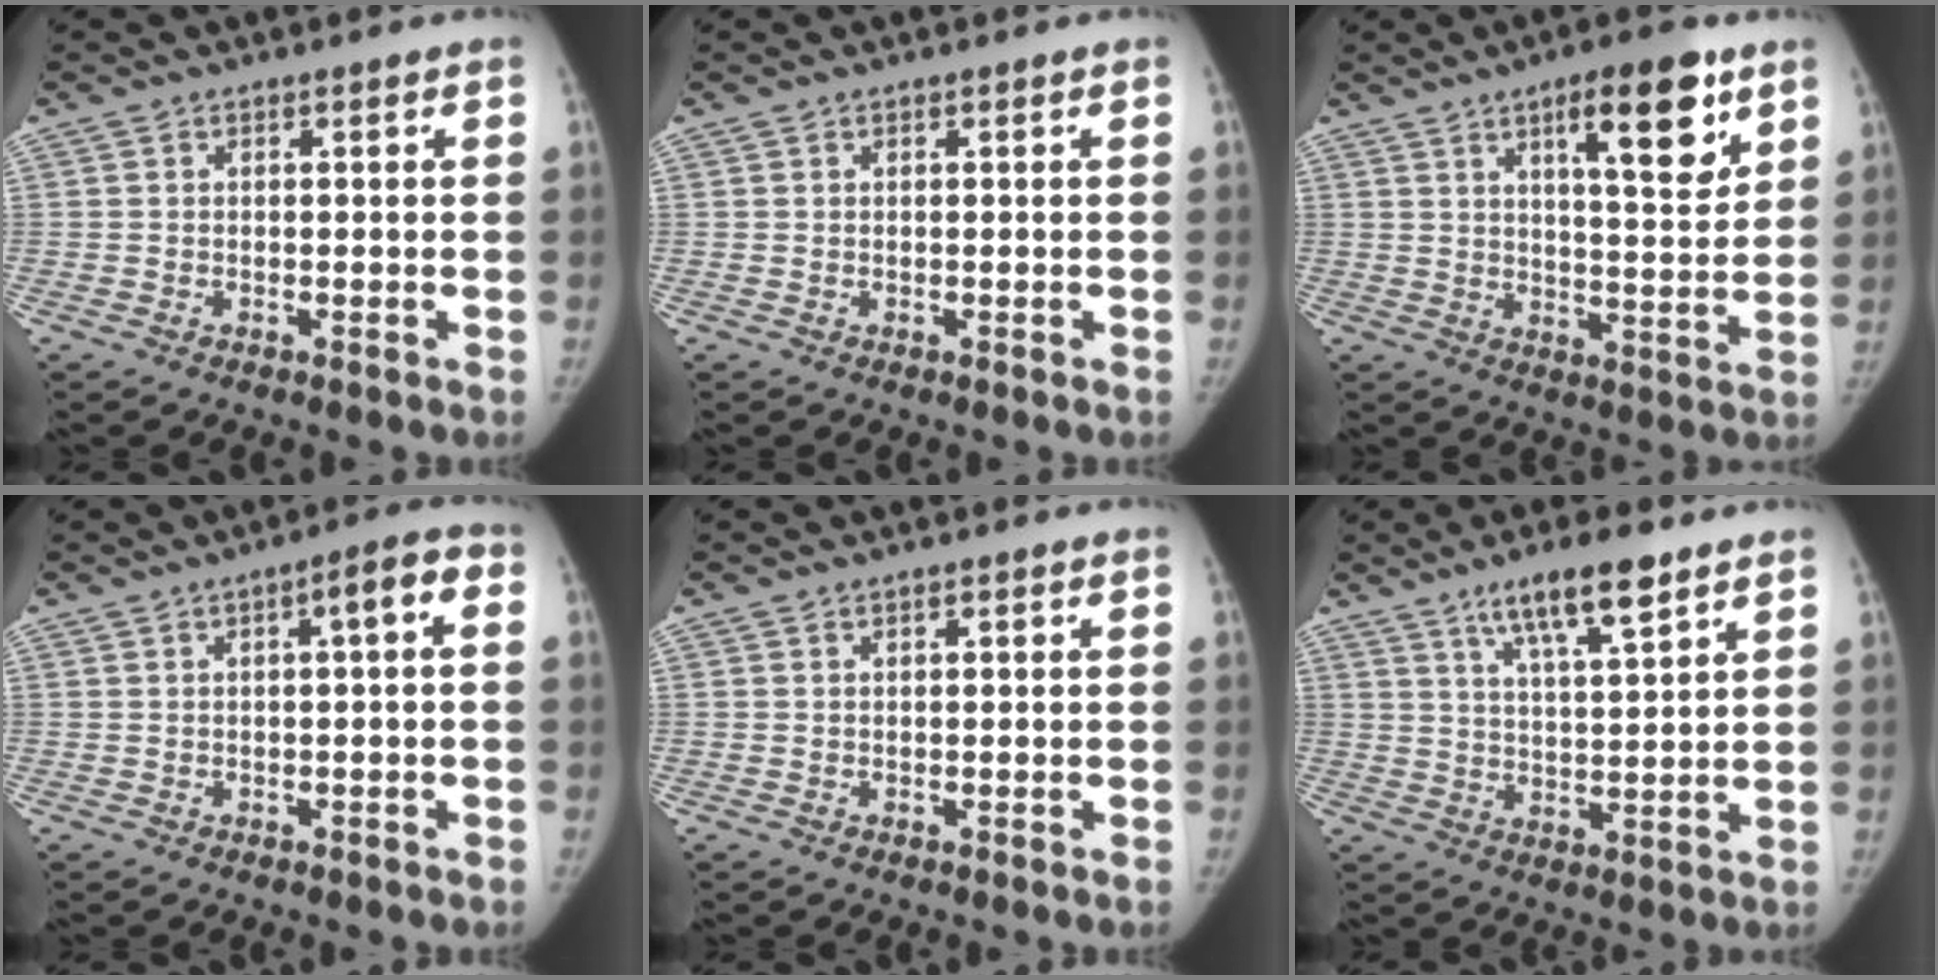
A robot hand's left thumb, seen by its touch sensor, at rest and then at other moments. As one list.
[{"total": 0.0}, {"total": 13.1, "force": [6.9, 3.9, 10.4], "torque": [-0.124, -0.037, 0.102]}, {"total": 4.4, "force": [0.6, 1.2, 4.2], "torque": [-0.057, 0.023, 0.004]}, {"total": 0.5, "force": [0.2, 0.2, 0.4], "torque": [-0.006, 0.001, 0.003]}, {"total": 10.0, "force": [6.6, 2.0, 7.2], "torque": [-0.115, -0.032, 0.116]}]